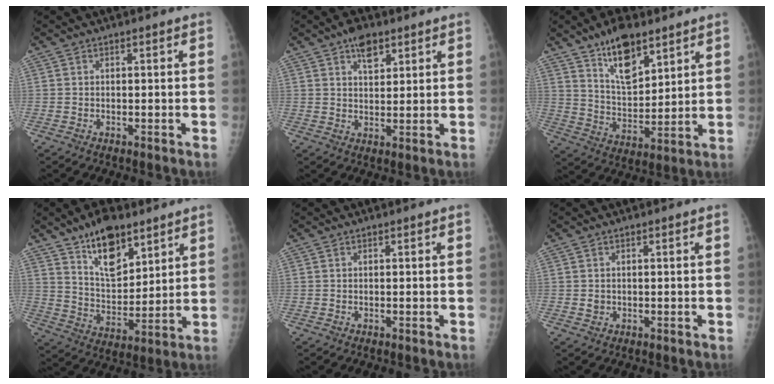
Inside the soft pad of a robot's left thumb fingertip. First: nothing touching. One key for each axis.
{"total": 5.4, "fx": 3.2, "fy": 2.8, "fz": 3.3, "tx": -0.035, "ty": -0.014, "tz": 0.050}
{"total": 12.2, "fx": 8.0, "fy": 5.3, "fz": 7.5, "tx": -0.105, "ty": -0.053, "tz": 0.146}
{"total": 13.3, "fx": 8.7, "fy": 6.3, "fz": 7.9, "tx": -0.103, "ty": -0.056, "tz": 0.156}
{"total": 0.0}
{"total": 1.3, "fx": 0.0, "fy": 1.2, "fz": 0.5, "tx": -0.005, "ty": 0.000, "tz": 0.005}